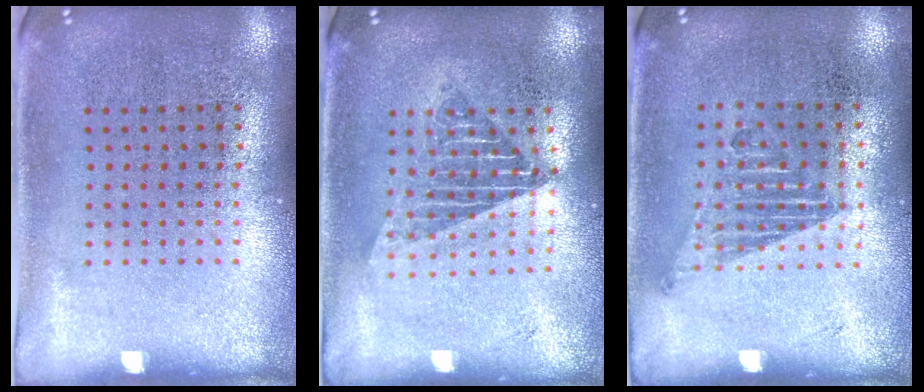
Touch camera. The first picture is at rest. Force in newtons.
{"total": 1.5, "press": 1.4, "slide": 0.7}
{"total": 1.2, "press": 1.0, "slide": 0.6}